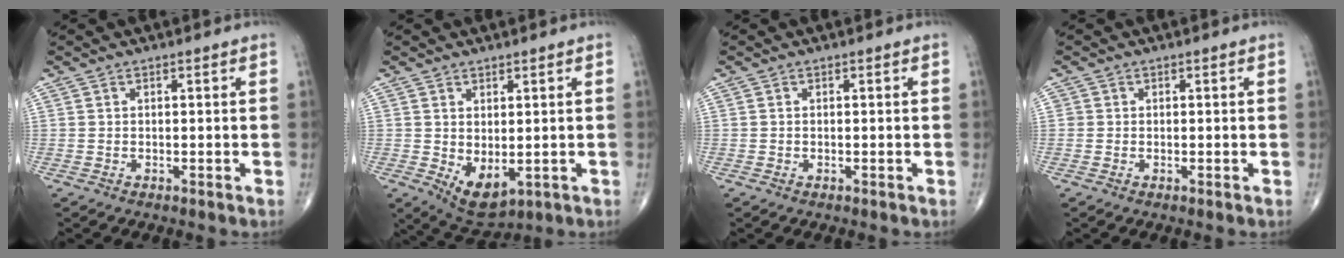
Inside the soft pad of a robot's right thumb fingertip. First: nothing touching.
{"total": 6.5, "force": [-0.7, 3.5, 5.4], "torque": [-0.076, -0.010, 0.009]}
{"total": 0.0}
{"total": 0.6, "force": [0.0, 0.6, 0.0], "torque": [0.004, 0.004, -0.002]}